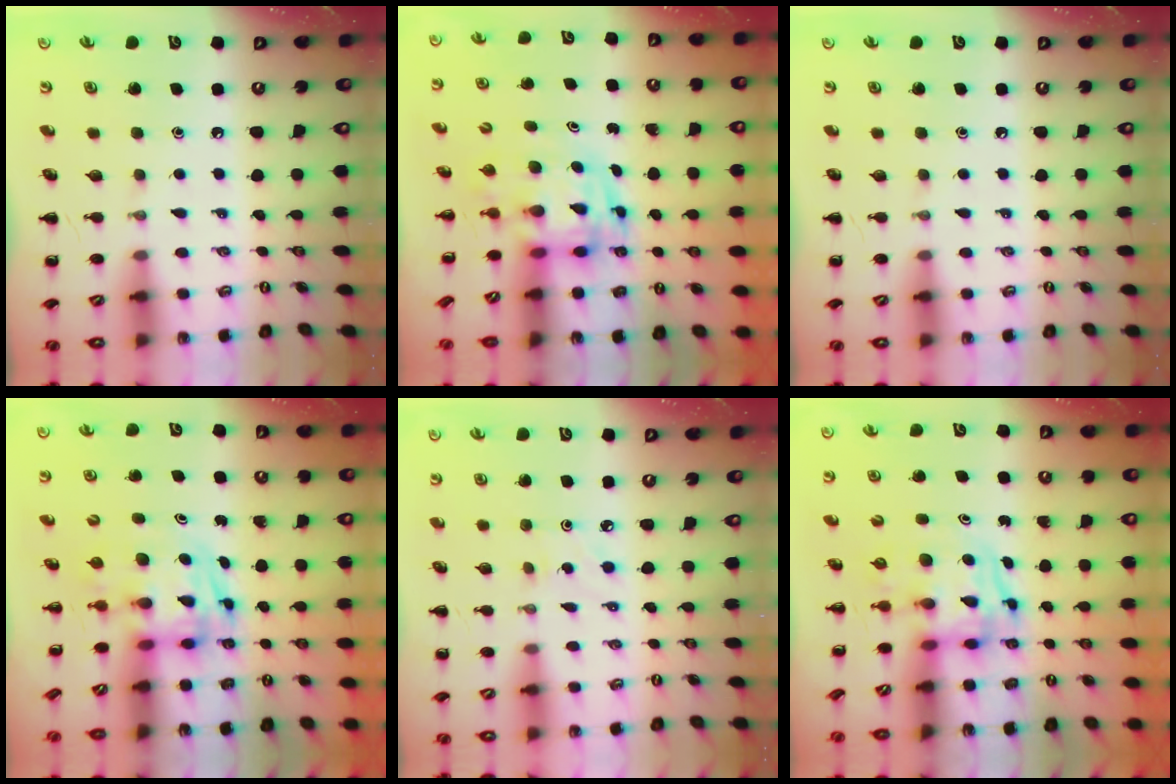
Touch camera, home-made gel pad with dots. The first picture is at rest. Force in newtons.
{"total": 2.9, "press": 2.9, "slide": 0.6}
{"total": 0.0}
{"total": 2.8, "press": 2.8, "slide": 0.5}
{"total": 2.1, "press": 2.0, "slide": 0.8}
{"total": 3.4, "press": 3.4, "slide": 0.6}